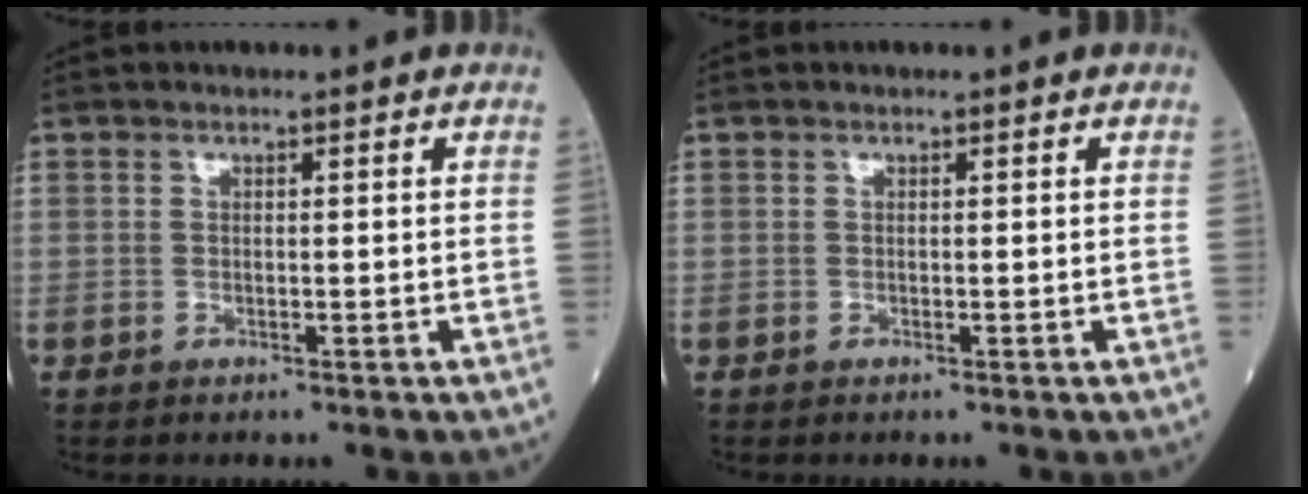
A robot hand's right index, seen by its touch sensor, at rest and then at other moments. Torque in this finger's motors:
{"motor_torque": [0.00, 0.00, 0.04, 0.00]}